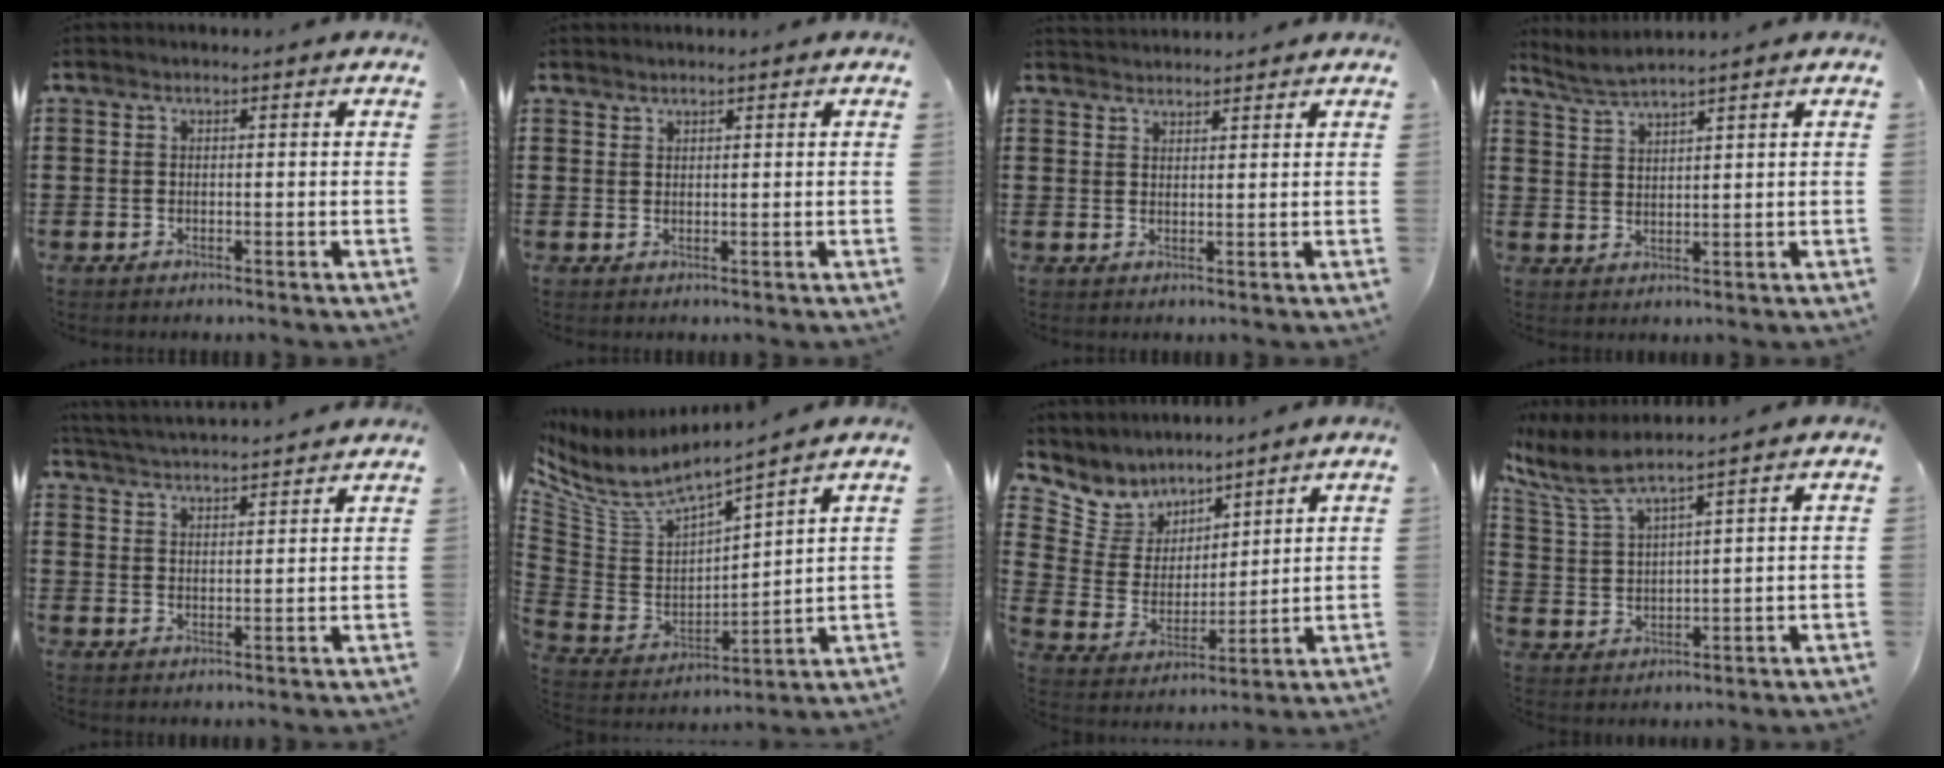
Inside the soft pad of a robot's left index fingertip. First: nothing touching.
{"total": 1.2, "force": [1.2, 0.1, 0.0], "torque": [-0.003, -0.001, 0.024]}
{"total": 2.0, "force": [2.0, 0.0, -0.2], "torque": [-0.002, -0.001, 0.040]}
{"total": 2.9, "force": [2.8, -0.4, 0.7], "torque": [-0.023, -0.007, 0.052]}
{"total": 3.5, "force": [3.5, -0.6, 0.1], "torque": [-0.015, -0.021, 0.059]}
{"total": 4.7, "force": [4.1, 1.3, 2.1], "torque": [-0.066, -0.037, 0.065]}
{"total": 7.0, "force": [5.7, 4.2, -0.1], "torque": [-0.050, -0.045, 0.107]}
{"total": 6.4, "force": [5.4, 0.5, 3.3], "torque": [-0.089, -0.023, 0.094]}